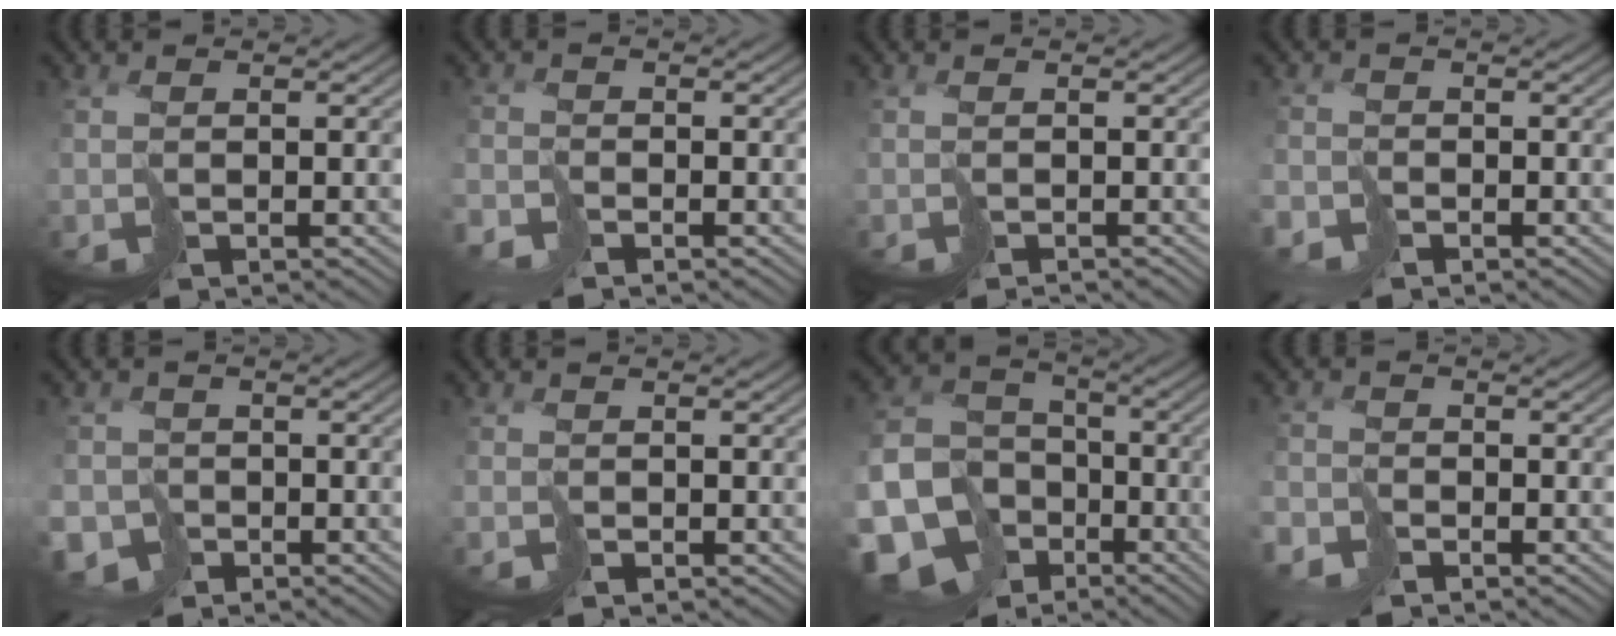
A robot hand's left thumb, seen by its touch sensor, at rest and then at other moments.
{"total": 2.6, "force": [-2.4, 0.2, -0.8], "torque": [0.032, -0.001, -0.054]}
{"total": 1.1, "force": [-1.1, 0.2, 0.2], "torque": [-0.001, -0.005, -0.021]}
{"total": 2.2, "force": [-2.0, 0.5, -0.9], "torque": [0.035, -0.002, -0.045]}
{"total": 4.0, "force": [-3.0, 2.7, 0.3], "torque": [0.015, -0.007, -0.058]}
{"total": 0.8, "force": [-0.5, 0.1, -0.6], "torque": [0.019, -0.002, -0.012]}
{"total": 15.2, "force": [-7.9, 11.5, 6.1], "torque": [-0.171, -0.044, -0.119]}
{"total": 2.8, "force": [-2.6, 0.7, -0.6], "torque": [0.031, 0.000, -0.058]}